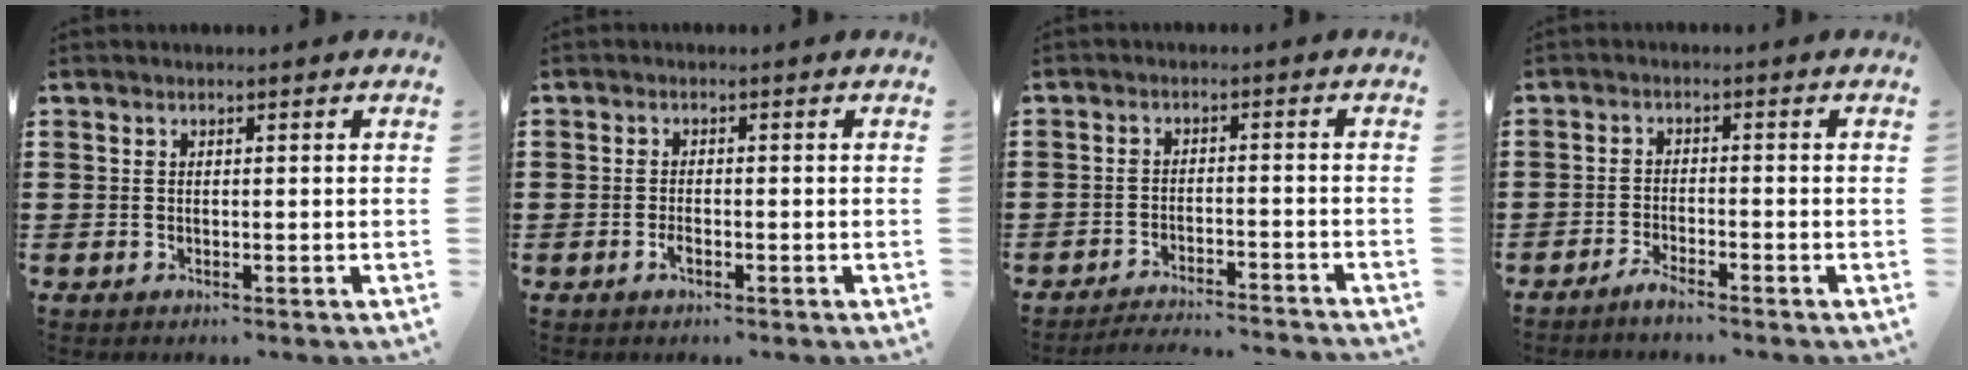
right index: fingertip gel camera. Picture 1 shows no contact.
{"total": 1.5, "force": [-0.8, 0.7, 1.0], "torque": [-0.029, -0.005, -0.016]}
{"total": 3.1, "force": [-3.0, -0.2, 0.5], "torque": [-0.013, 0.001, -0.064]}
{"total": 2.1, "force": [-2.0, 0.0, 0.6], "torque": [-0.012, 0.003, -0.038]}